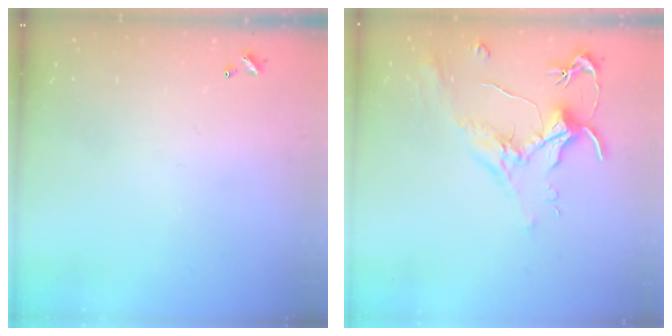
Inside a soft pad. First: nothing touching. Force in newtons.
{"total": 2.0, "press": 1.8, "slide": 0.8}